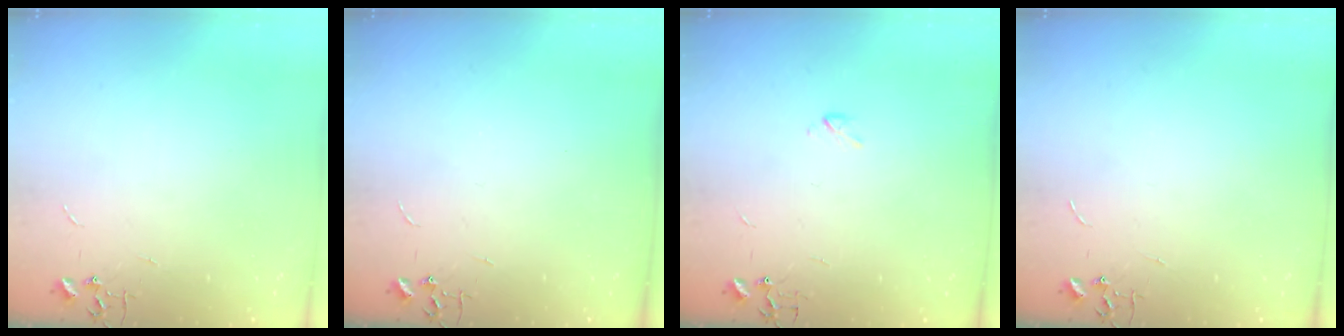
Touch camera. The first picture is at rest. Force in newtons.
{"total": 0.0}
{"total": 2.2, "press": 2.2, "slide": 0.4}
{"total": 0.0}